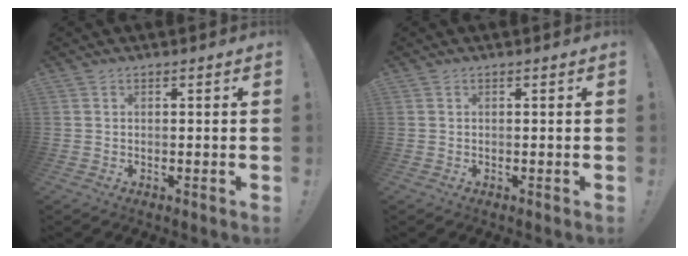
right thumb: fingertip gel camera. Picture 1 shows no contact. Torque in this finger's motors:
{"motor_torque": [0.00, 0.00, 0.00, 0.00, 0.00]}